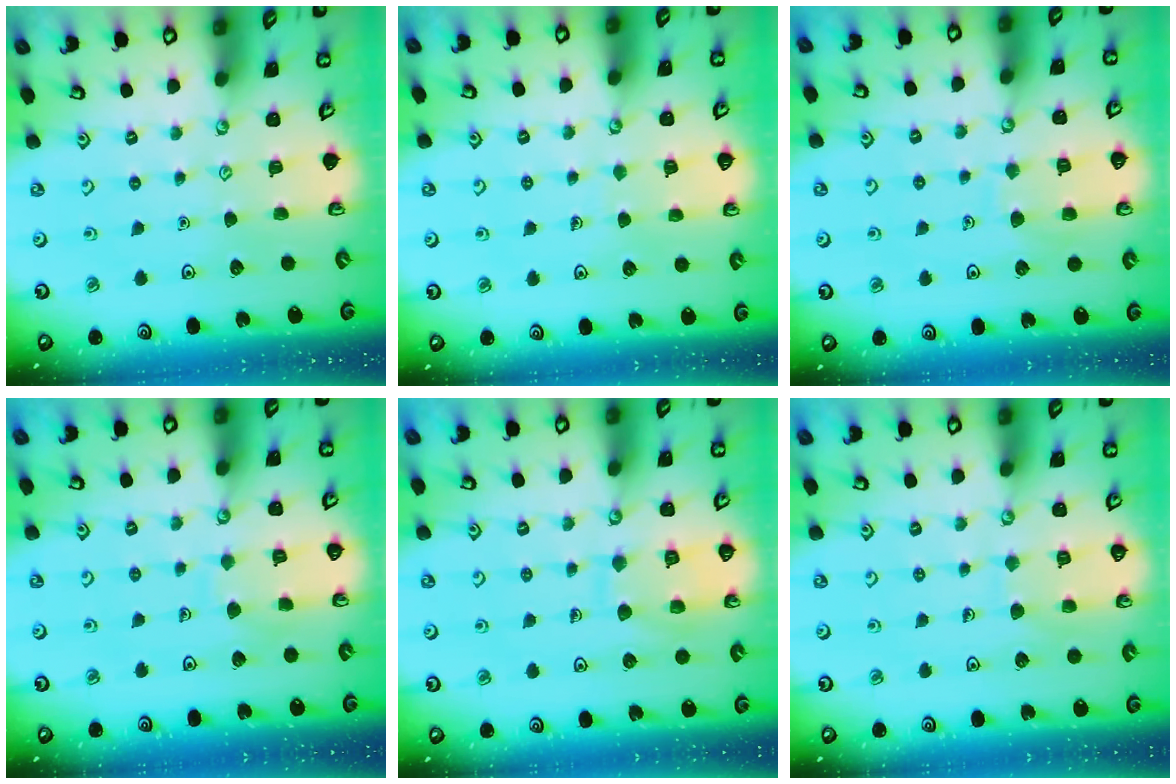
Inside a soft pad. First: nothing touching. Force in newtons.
{"total": 4.1, "press": 4.0, "slide": 0.4}
{"total": 6.7, "press": 6.7, "slide": 0.7}
{"total": 5.8, "press": 5.8, "slide": 0.6}
{"total": 10.0, "press": 10.0, "slide": 0.8}
{"total": 6.5, "press": 6.5, "slide": 0.5}